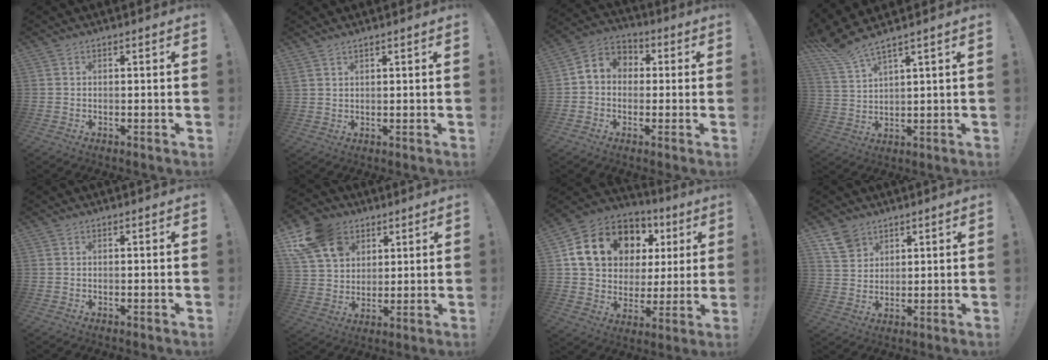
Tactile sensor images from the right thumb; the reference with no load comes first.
{"total": 2.3, "force": [2.0, 0.8, 0.8], "torque": [-0.022, -0.004, 0.039]}
{"total": 6.0, "force": [-0.5, 5.4, 2.6], "torque": [-0.037, 0.012, -0.005]}
{"total": 6.5, "force": [5.4, 0.7, 3.6], "torque": [-0.085, -0.031, 0.102]}
{"total": 0.0}
{"total": 16.0, "force": [7.4, 12.2, 7.3], "torque": [-0.135, -0.033, 0.145]}
{"total": 17.9, "force": [7.9, 12.9, 9.6], "torque": [-0.155, -0.031, 0.165]}
{"total": 7.2, "force": [4.9, 4.9, 1.9], "torque": [-0.030, -0.024, 0.096]}